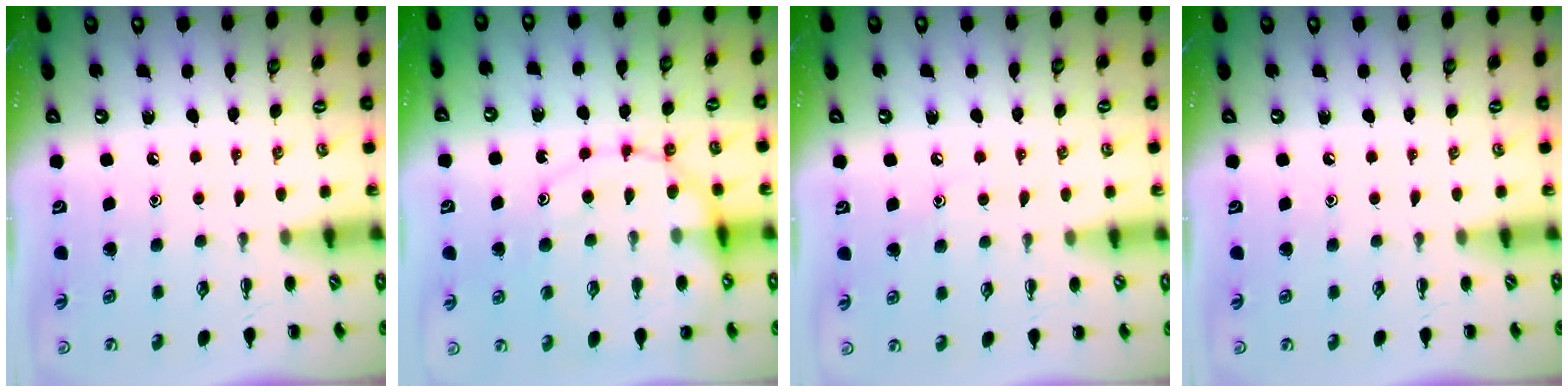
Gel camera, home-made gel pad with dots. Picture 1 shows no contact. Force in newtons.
{"total": 15.5, "press": 15.2, "slide": 3.0}
{"total": 5.6, "press": 5.4, "slide": 1.6}
{"total": 0.0}